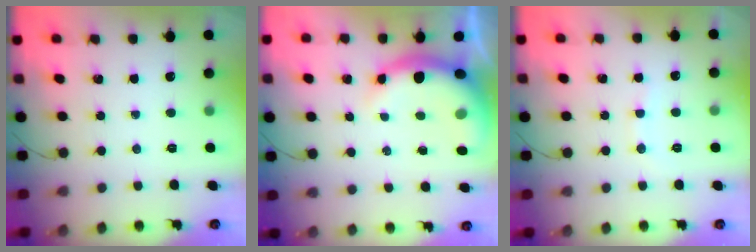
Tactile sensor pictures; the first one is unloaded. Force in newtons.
{"total": 7.2, "press": 7.0, "slide": 1.7}
{"total": 3.5, "press": 3.4, "slide": 0.9}